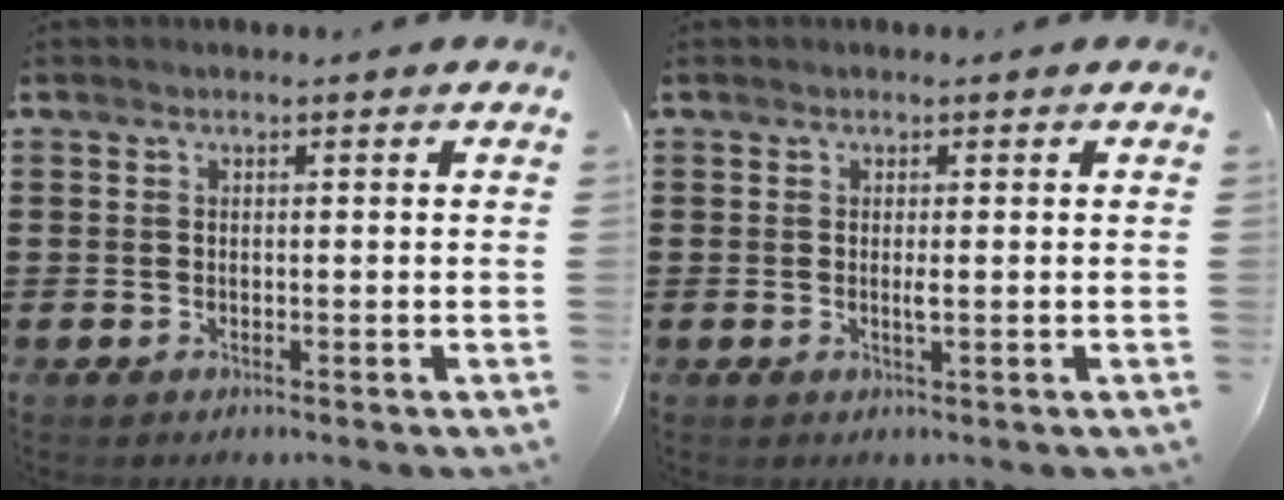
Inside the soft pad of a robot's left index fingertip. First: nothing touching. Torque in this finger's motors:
{"motor_torque": [0.28, -0.03, 0.01, 0.02]}